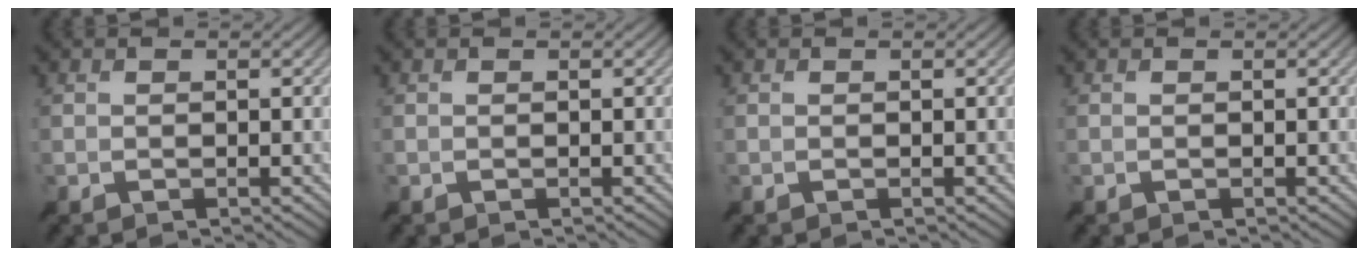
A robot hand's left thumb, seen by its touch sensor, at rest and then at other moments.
{"total": 0.0}
{"total": 0.0}
{"total": 0.0}